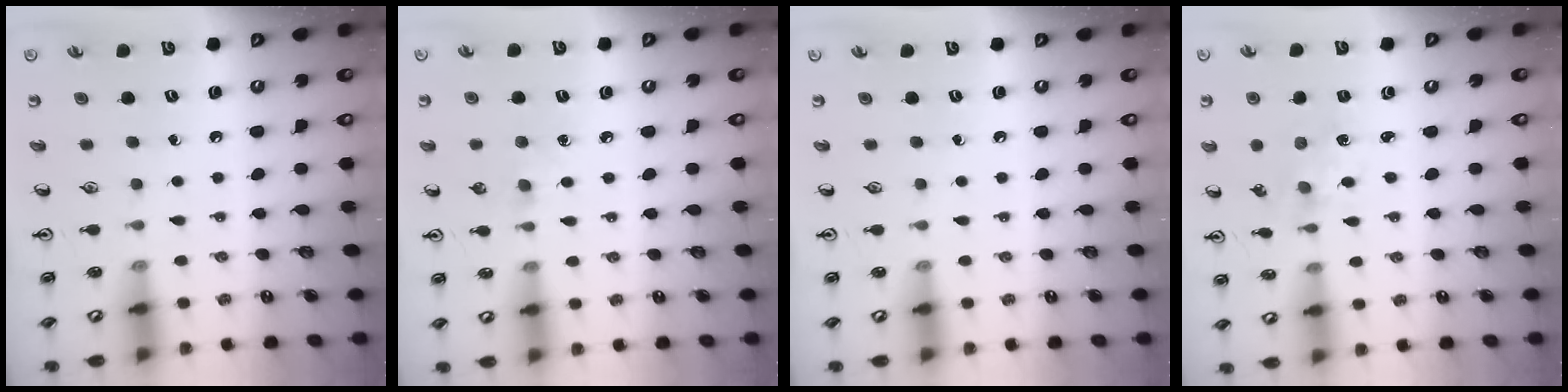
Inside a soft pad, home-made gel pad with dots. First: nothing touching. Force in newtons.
{"total": 6.2, "press": 6.1, "slide": 0.7}
{"total": 0.0}
{"total": 1.1, "press": 1.1, "slide": 0.3}